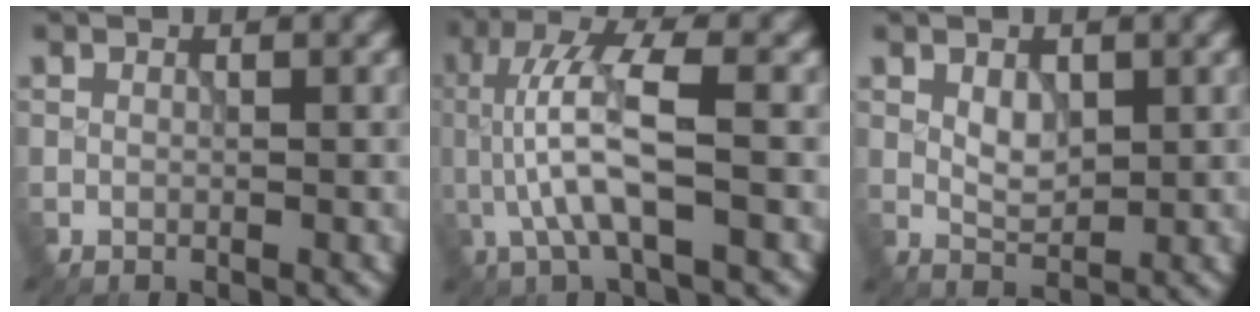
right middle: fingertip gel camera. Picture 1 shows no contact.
{"total": 6.5, "force": [-0.6, 1.7, 6.2], "torque": [-0.129, 0.015, -0.013]}
{"total": 2.1, "force": [0.6, 1.4, 1.5], "torque": [-0.027, -0.001, 0.012]}